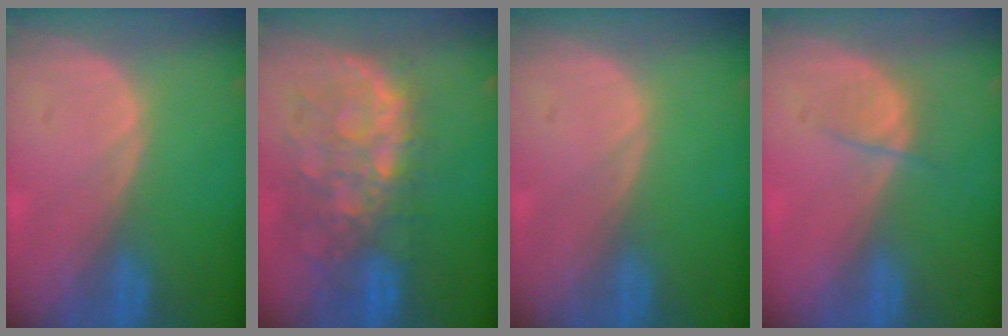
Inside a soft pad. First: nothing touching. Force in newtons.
{"total": 10.6, "press": 9.5, "slide": 4.9}
{"total": 0.0}
{"total": 2.5, "press": 2.3, "slide": 0.9}